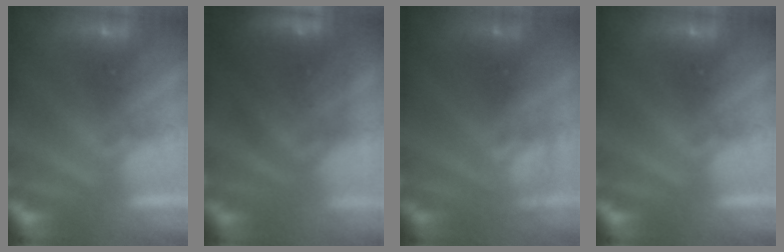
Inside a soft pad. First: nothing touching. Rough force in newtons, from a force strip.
{"total": 7.4}
{"total": 2.4}
{"total": 0.0}